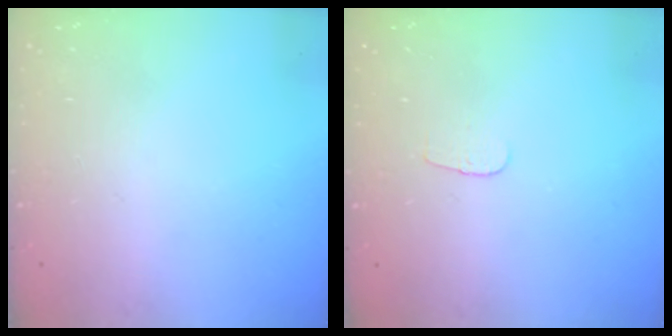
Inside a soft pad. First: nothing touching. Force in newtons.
{"total": 2.9, "press": 2.8, "slide": 0.3}